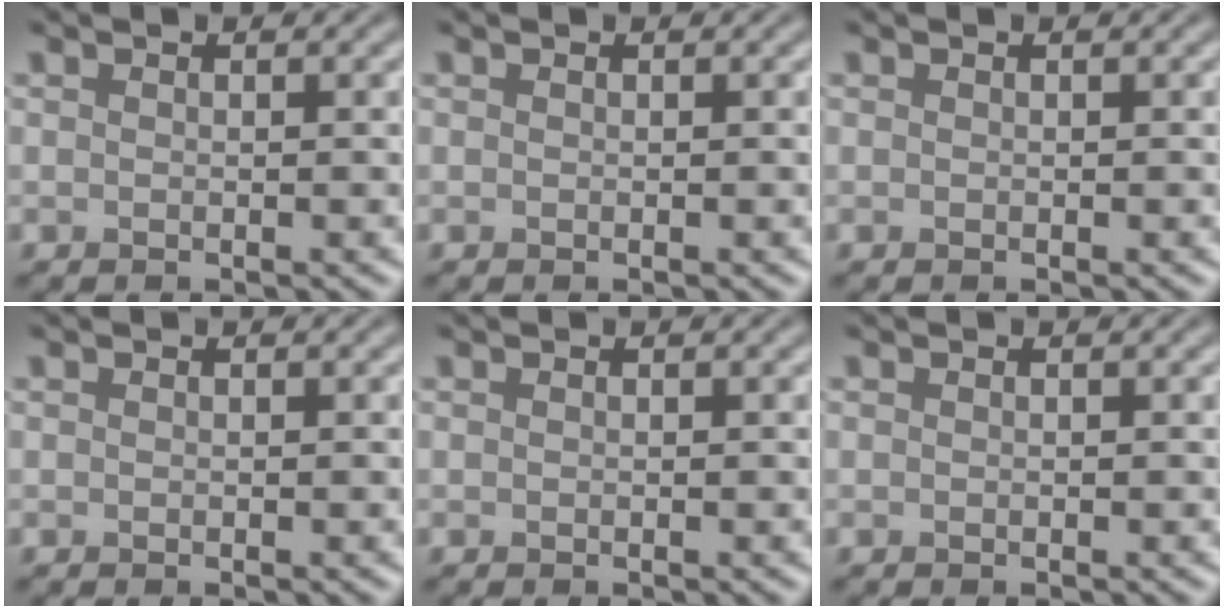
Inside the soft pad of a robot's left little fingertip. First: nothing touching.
{"total": 0.0}
{"total": 0.0}
{"total": 0.0}
{"total": 0.0}
{"total": 0.0}